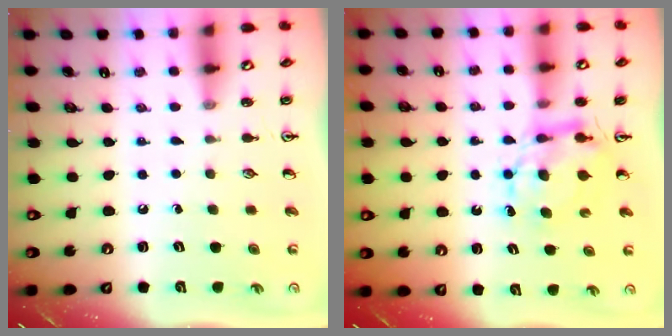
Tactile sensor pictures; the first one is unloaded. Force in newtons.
{"total": 6.5, "press": 6.5, "slide": 0.5}